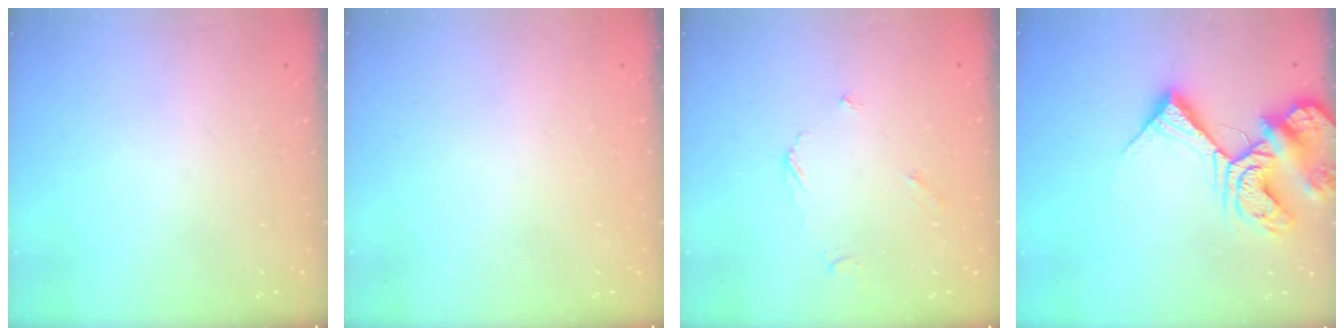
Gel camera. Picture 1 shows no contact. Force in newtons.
{"total": 2.0, "press": 2.0, "slide": 0.1}
{"total": 3.6, "press": 3.6, "slide": 0.4}
{"total": 13.3, "press": 13.2, "slide": 1.5}